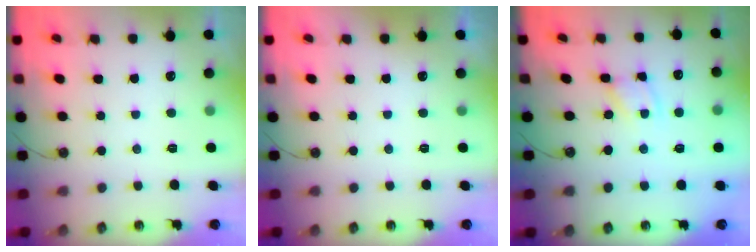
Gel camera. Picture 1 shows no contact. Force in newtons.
{"total": 0.0}
{"total": 2.0, "press": 2.0, "slide": 0.1}